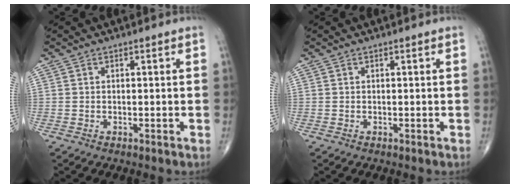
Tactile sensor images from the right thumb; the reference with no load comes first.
{"total": 0.0}